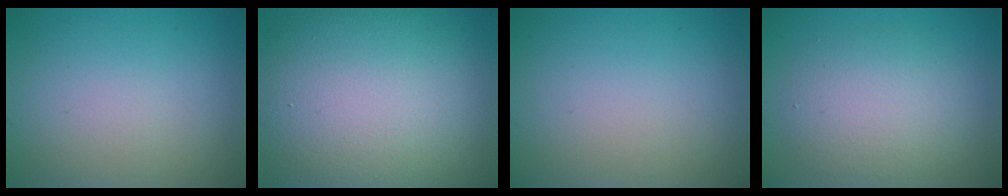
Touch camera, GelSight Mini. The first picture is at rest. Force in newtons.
{"total": 15.8, "press": 15.8, "slide": 0.9}
{"total": 0.0}
{"total": 4.7, "press": 4.7, "slide": 0.2}